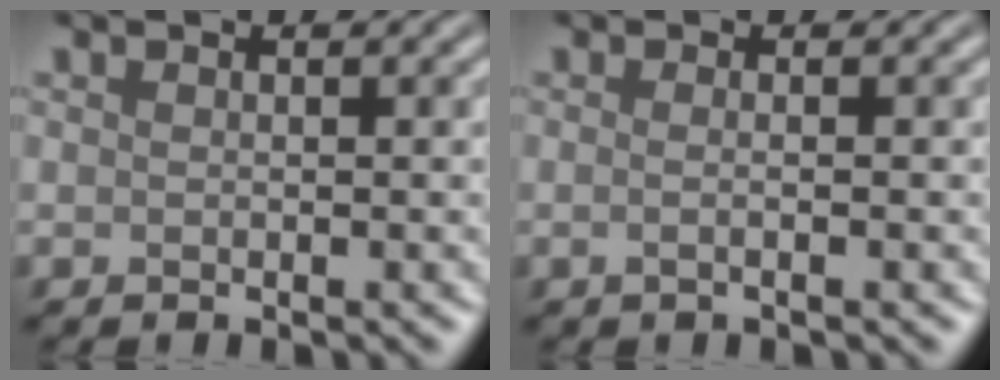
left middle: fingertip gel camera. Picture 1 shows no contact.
{"total": 1.6, "force": [0.0, 0.7, 1.4], "torque": [-0.010, -0.008, -0.017]}